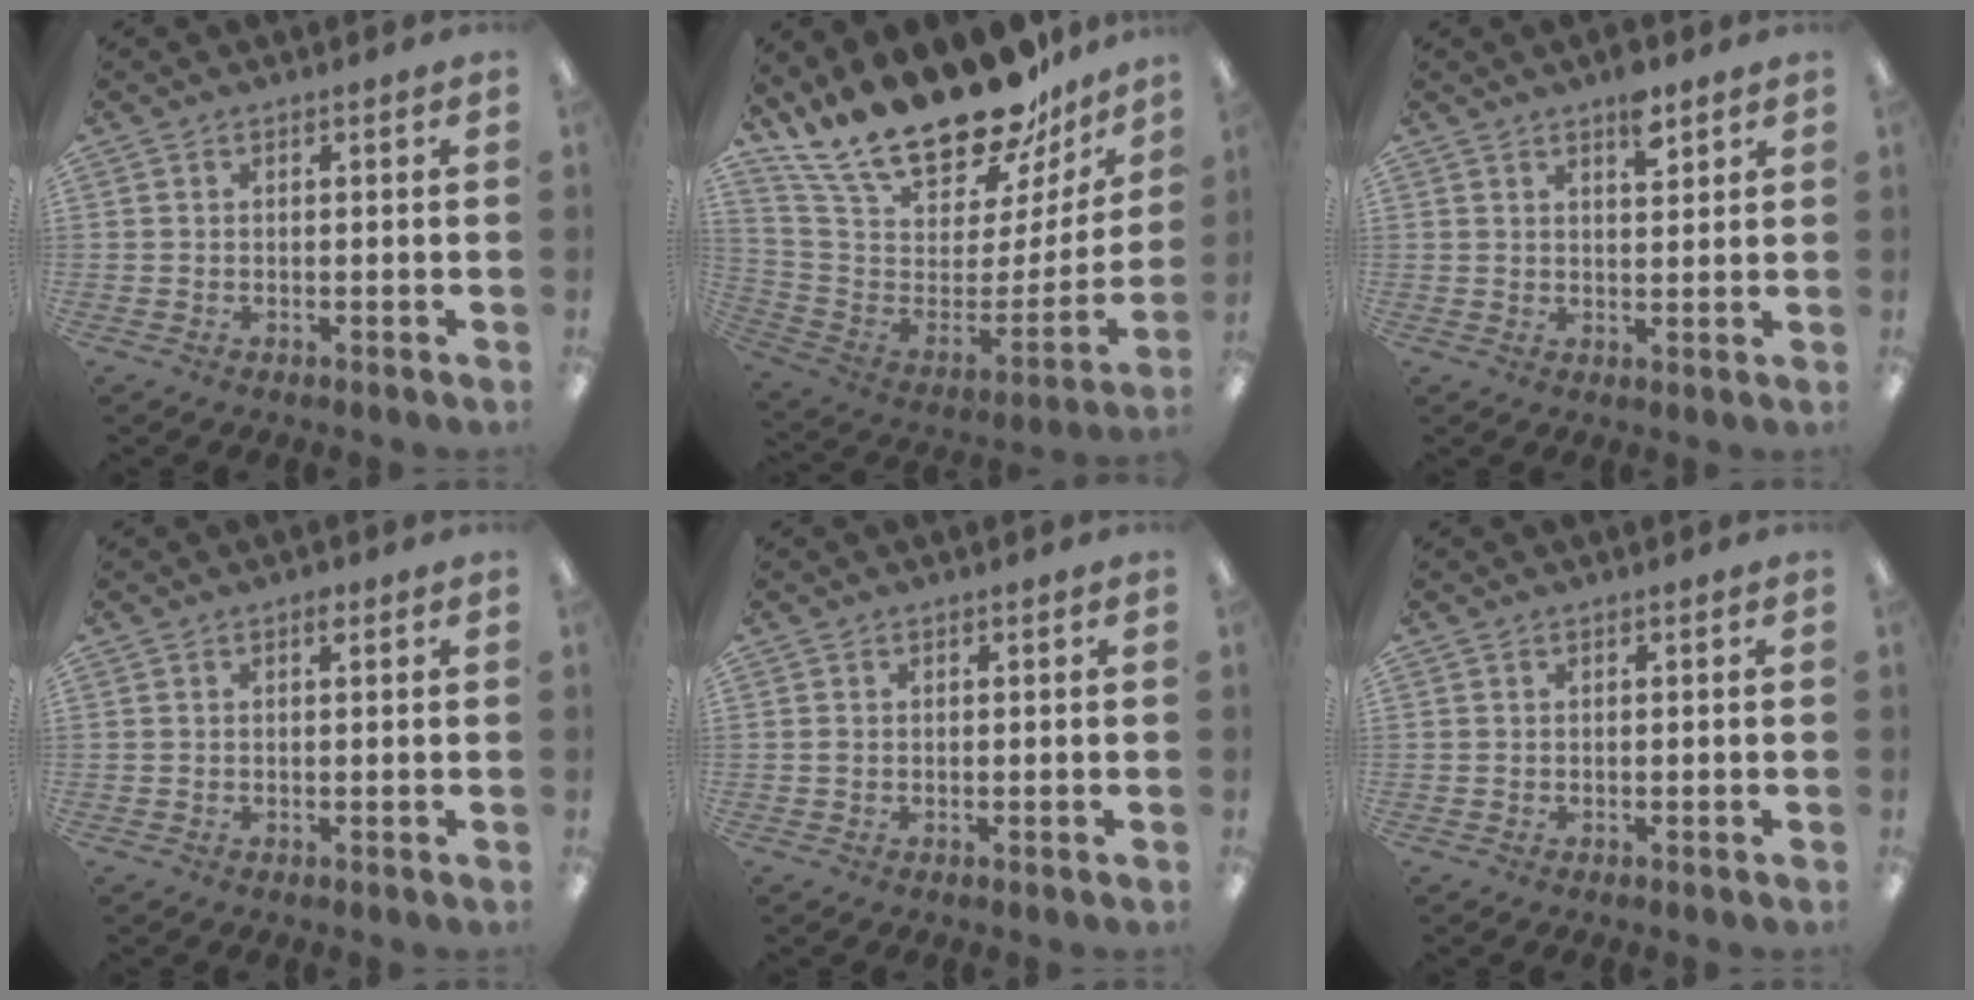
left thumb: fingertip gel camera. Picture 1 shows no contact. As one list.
[{"total": 24.7, "force": [19.9, 8.4, 11.9], "torque": [-0.211, -0.147, 0.359]}, {"total": 6.0, "force": [4.1, 2.4, 3.6], "torque": [-0.040, -0.024, 0.065]}, {"total": 1.3, "force": [0.8, 0.6, 0.9], "torque": [-0.003, -0.004, 0.010]}, {"total": 0.6, "force": [0.1, 0.5, 0.3], "torque": [-0.006, 0.005, 0.001]}, {"total": 0.0}]